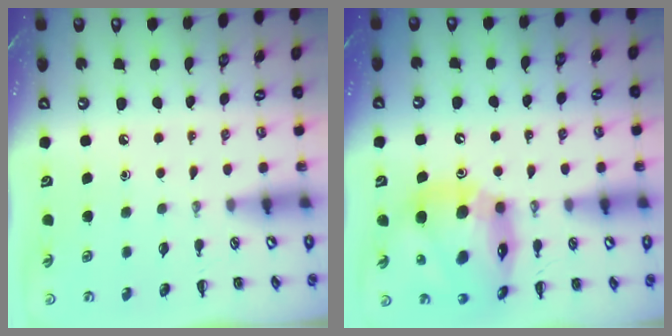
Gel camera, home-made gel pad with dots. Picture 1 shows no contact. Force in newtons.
{"total": 17.4, "press": 16.7, "slide": 5.1}